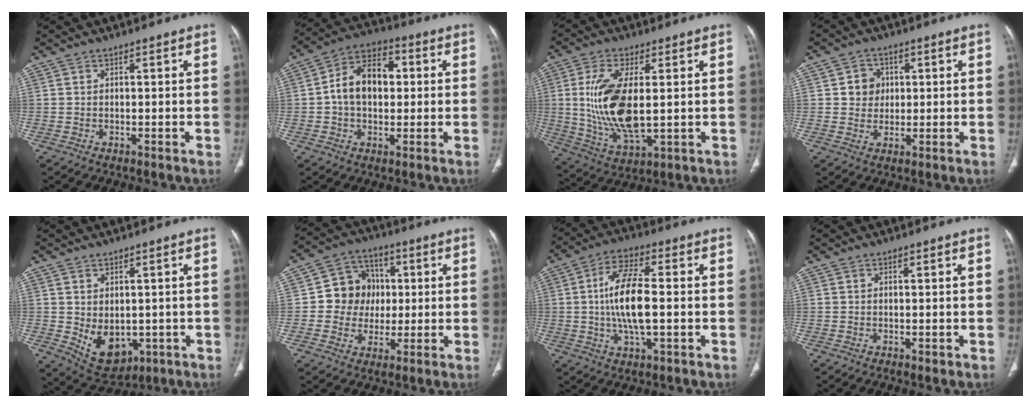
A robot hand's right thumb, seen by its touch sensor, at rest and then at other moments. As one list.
[{"total": 12.0, "force": [0.9, 8.1, 8.8], "torque": [-0.131, 0.027, 0.007]}, {"total": 14.9, "force": [1.0, 6.4, 13.4], "torque": [-0.276, -0.020, 0.031]}, {"total": 4.9, "force": [1.0, 4.5, 1.8], "torque": [0.000, 0.003, 0.012]}, {"total": 8.8, "force": [-1.3, 6.1, 6.2], "torque": [-0.079, -0.008, 0.008]}, {"total": 10.5, "force": [0.5, 9.7, 4.1], "torque": [-0.013, 0.014, 0.002]}, {"total": 12.1, "force": [-0.4, 4.5, 11.2], "torque": [-0.223, 0.008, -0.011]}, {"total": 0.5, "force": [-0.1, 0.3, 0.4], "torque": [-0.005, -0.001, -0.002]}]